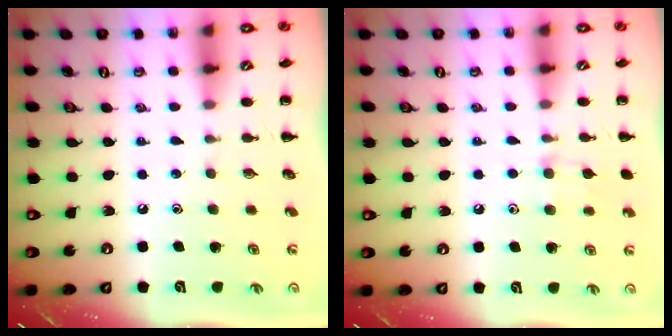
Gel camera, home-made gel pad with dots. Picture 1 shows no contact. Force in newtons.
{"total": 7.5, "press": 7.2, "slide": 2.3}